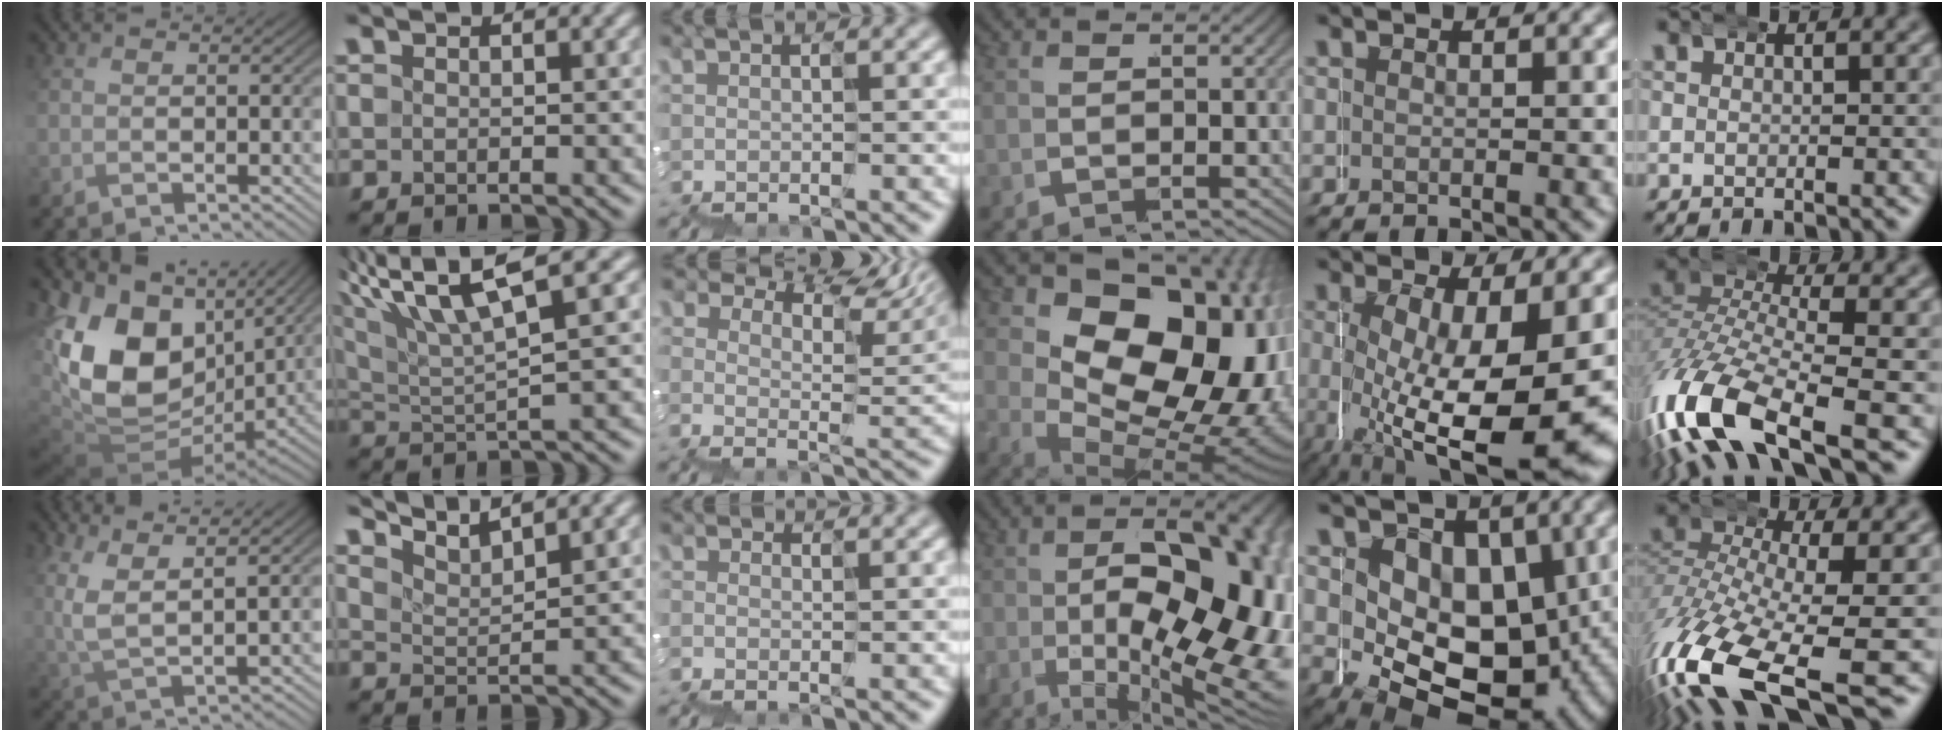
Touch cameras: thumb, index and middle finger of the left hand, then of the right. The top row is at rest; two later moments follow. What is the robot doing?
{"motion": "wrap", "object": "duck tape"}